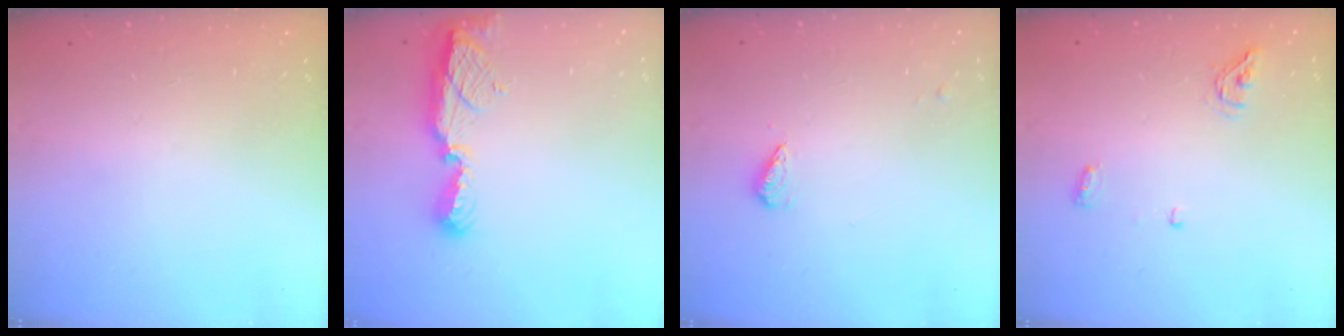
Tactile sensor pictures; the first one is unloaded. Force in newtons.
{"total": 9.0, "press": 9.0, "slide": 0.8}
{"total": 3.9, "press": 3.8, "slide": 0.4}
{"total": 4.9, "press": 4.8, "slide": 1.0}